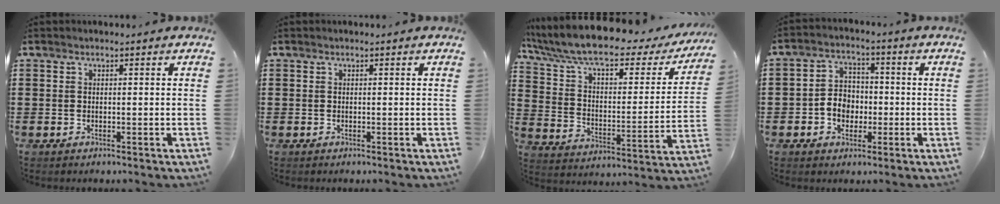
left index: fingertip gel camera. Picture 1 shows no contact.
{"total": 0.0}
{"total": 8.7, "force": [6.9, 1.9, 5.1], "torque": [-0.125, -0.043, 0.115]}
{"total": 4.8, "force": [-1.5, 4.1, 2.0], "torque": [-0.048, 0.012, -0.032]}